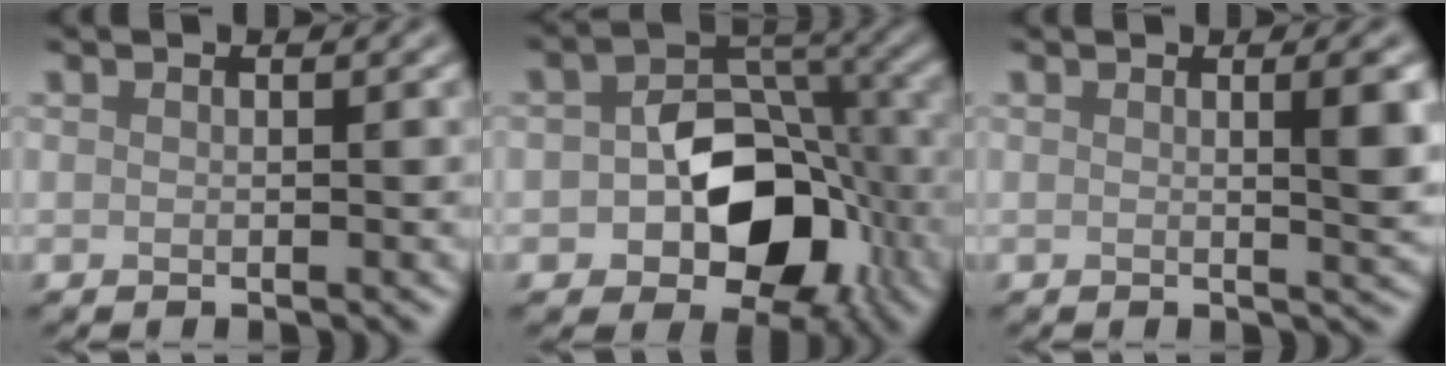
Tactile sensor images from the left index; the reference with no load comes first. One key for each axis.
{"total": 9.5, "fx": -2.5, "fy": 6.4, "fz": 6.6, "tx": -0.093, "ty": -0.004, "tz": -0.043}
{"total": 3.3, "fx": 0.4, "fy": 0.8, "fz": 3.1, "tx": -0.037, "ty": -0.001, "tz": 0.002}